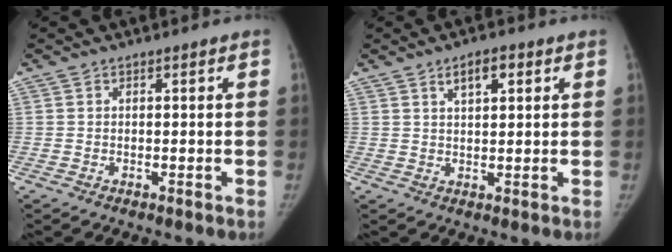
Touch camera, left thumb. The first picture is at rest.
{"total": 4.4, "force": [2.2, 1.8, 3.4], "torque": [-0.048, -0.004, 0.037]}